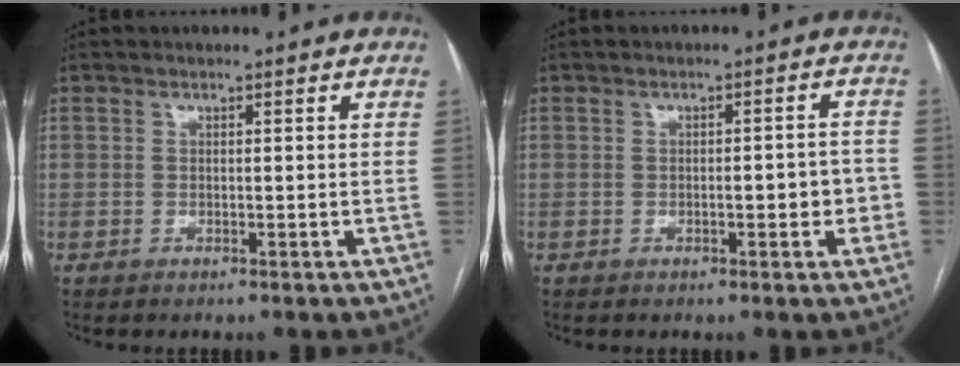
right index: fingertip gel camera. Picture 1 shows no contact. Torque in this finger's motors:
{"motor_torque": [0.63, -0.13, 0.06, 0.05]}